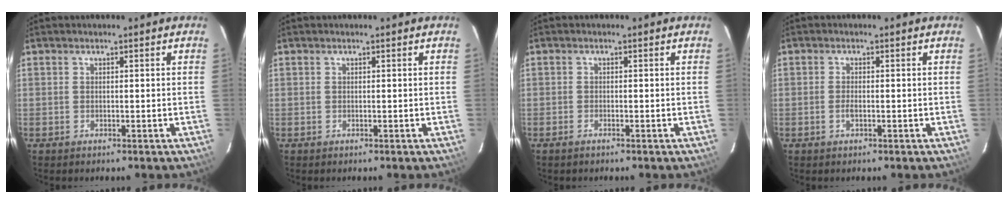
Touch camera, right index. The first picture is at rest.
{"total": 0.0}
{"total": 0.9, "force": [-0.8, 0.2, 0.5], "torque": [-0.015, 0.000, -0.018]}
{"total": 1.5, "force": [-0.5, 0.6, 1.3], "torque": [-0.027, 0.000, -0.011]}